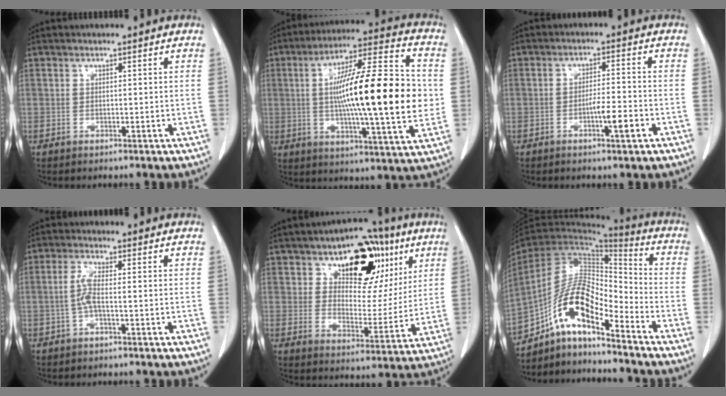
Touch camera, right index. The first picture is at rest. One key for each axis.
{"total": 22.8, "fx": 0.7, "fy": 2.6, "fz": 22.6, "tx": -0.360, "ty": 0.009, "tz": -0.001}
{"total": 4.7, "fx": -2.0, "fy": 0.3, "fz": 4.3, "tx": -0.067, "ty": -0.001, "tz": -0.033}
{"total": 3.1, "fx": -0.8, "fy": 0.1, "fz": 3.0, "tx": -0.067, "ty": 0.003, "tz": -0.018}
{"total": 15.4, "fx": 7.7, "fy": 8.5, "fz": 10.2, "tx": -0.125, "ty": 0.019, "tz": 0.118}
{"total": 14.0, "fx": -9.3, "fy": 3.3, "fz": 10.0, "tx": -0.195, "ty": 0.027, "tz": -0.167}